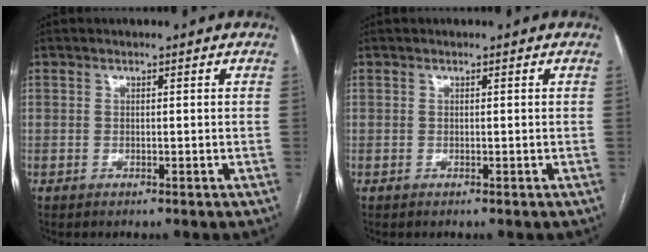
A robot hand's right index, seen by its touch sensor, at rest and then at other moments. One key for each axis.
{"total": 0.0}